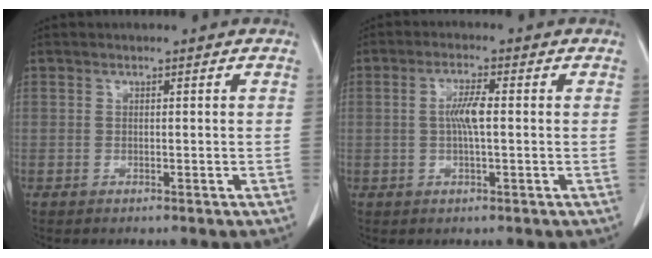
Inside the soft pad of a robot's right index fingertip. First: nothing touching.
{"total": 3.9, "force": [0.0, 0.4, 3.9], "torque": [-0.081, 0.002, 0.000]}